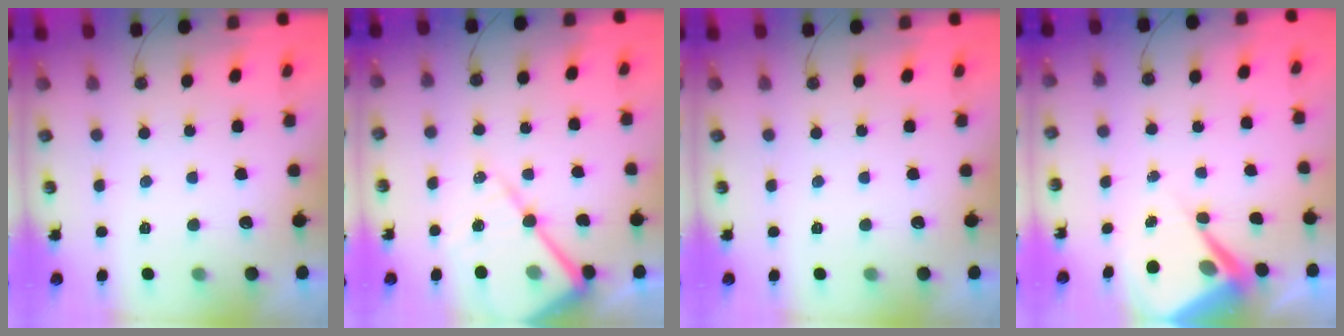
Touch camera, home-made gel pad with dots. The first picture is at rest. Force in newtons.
{"total": 15.8, "press": 15.7, "slide": 1.5}
{"total": 0.0}
{"total": 6.8, "press": 6.8, "slide": 0.4}